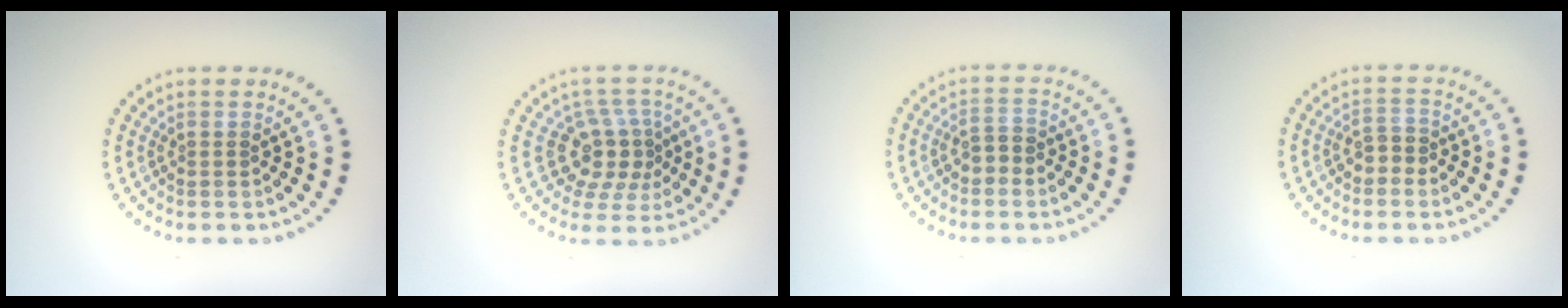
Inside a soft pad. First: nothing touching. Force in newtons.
{"total": 3.8, "press": 3.1, "slide": 2.2}
{"total": 1.9, "press": 1.8, "slide": 0.6}
{"total": 1.8, "press": 1.7, "slide": 0.6}